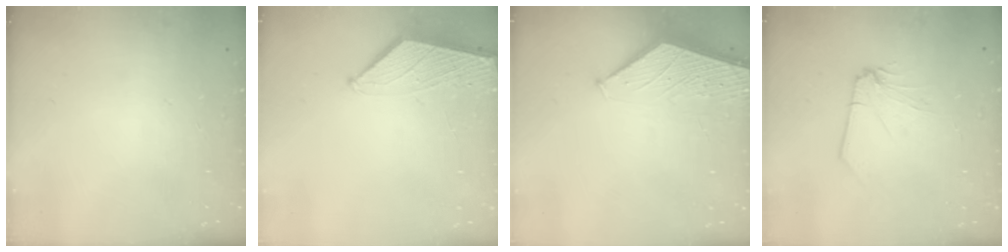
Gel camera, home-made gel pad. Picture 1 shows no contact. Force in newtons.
{"total": 1.5, "press": 1.4, "slide": 0.2}
{"total": 2.4, "press": 2.4, "slide": 0.3}
{"total": 2.1, "press": 2.1, "slide": 0.2}